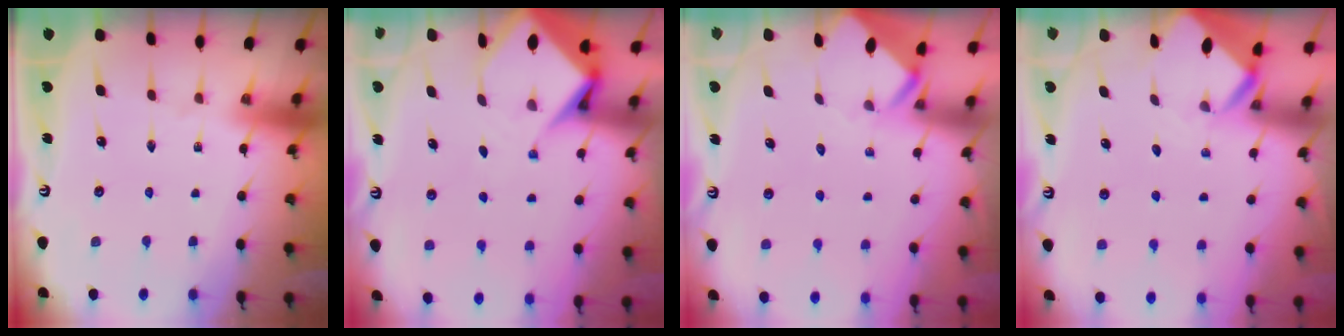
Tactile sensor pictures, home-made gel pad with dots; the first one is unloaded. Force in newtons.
{"total": 7.7, "press": 7.6, "slide": 0.6}
{"total": 3.4, "press": 3.4, "slide": 0.2}
{"total": 3.2, "press": 3.2, "slide": 0.2}